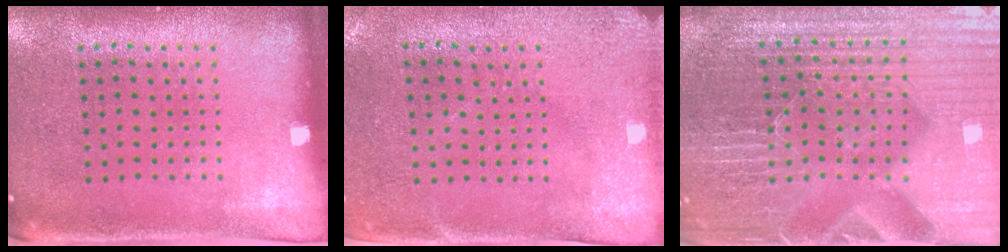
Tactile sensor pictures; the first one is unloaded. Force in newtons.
{"total": 3.0, "press": 2.3, "slide": 1.9}
{"total": 6.2, "press": 5.6, "slide": 2.7}